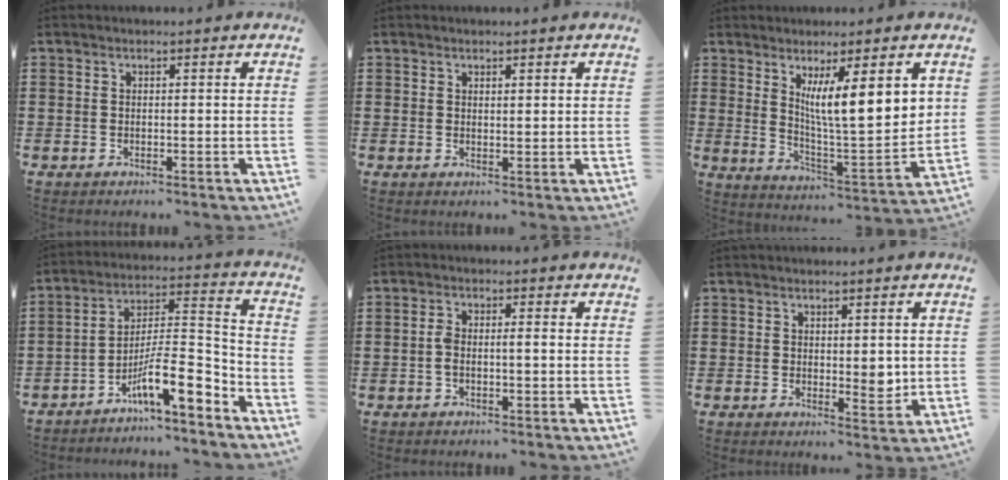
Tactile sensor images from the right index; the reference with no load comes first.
{"total": 0.8, "force": [0.7, 0.2, 0.4], "torque": [-0.008, 0.001, 0.013]}
{"total": 9.7, "force": [4.2, 1.4, 8.6], "torque": [-0.148, -0.026, 0.066]}
{"total": 12.0, "force": [-7.5, 3.2, 8.9], "torque": [-0.168, 0.005, -0.143]}
{"total": 2.2, "force": [-0.4, 0.6, 2.1], "torque": [-0.048, 0.000, -0.012]}
{"total": 3.1, "force": [0.5, 1.8, 2.5], "torque": [-0.024, -0.007, 0.004]}